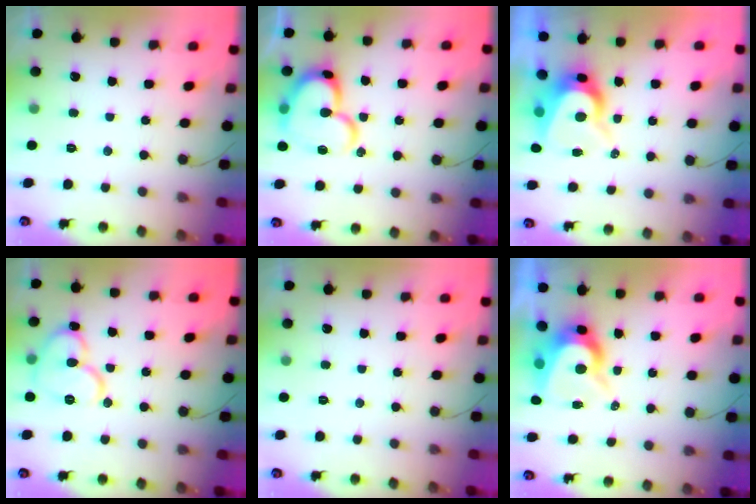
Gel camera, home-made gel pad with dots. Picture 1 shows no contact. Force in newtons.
{"total": 18.9, "press": 18.8, "slide": 1.9}
{"total": 8.3, "press": 8.2, "slide": 0.8}
{"total": 13.3, "press": 13.2, "slide": 1.8}
{"total": 0.0}
{"total": 8.8, "press": 8.8, "slide": 0.9}